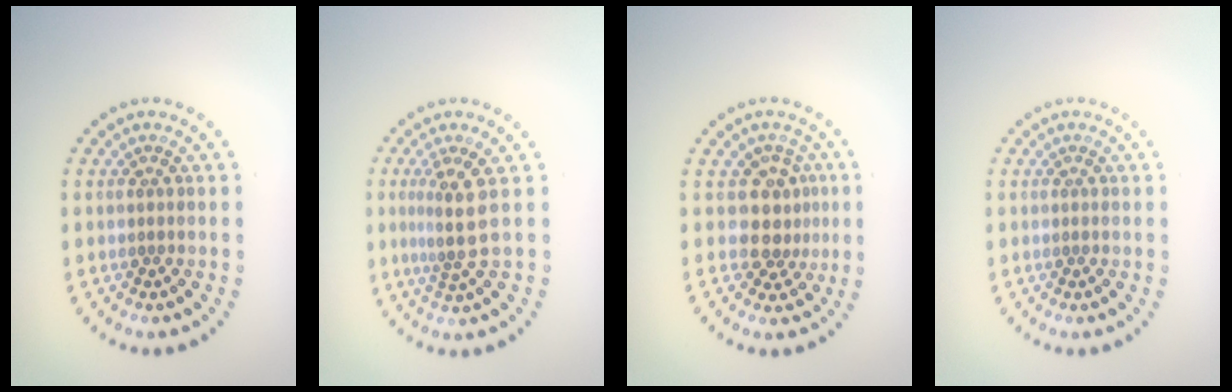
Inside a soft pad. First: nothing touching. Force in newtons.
{"total": 2.8, "press": 2.0, "slide": 2.0}
{"total": 3.0, "press": 2.4, "slide": 1.9}
{"total": 0.0}